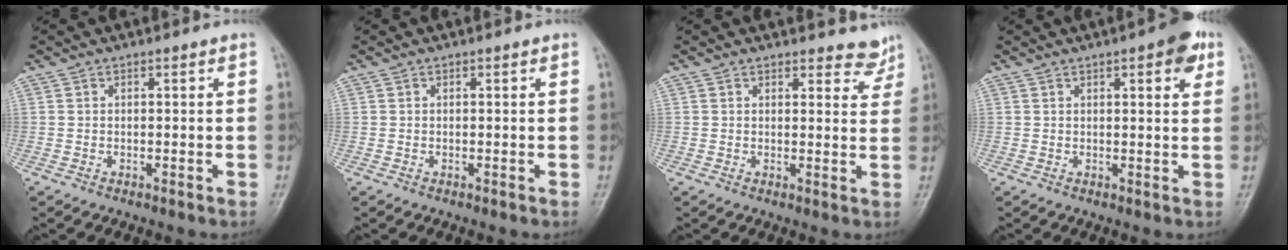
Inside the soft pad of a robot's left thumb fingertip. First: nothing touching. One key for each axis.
{"total": 0.0}
{"total": 4.8, "fx": 4.4, "fy": 1.8, "fz": 0.6, "tx": 0.021, "ty": -0.031, "tz": 0.039}
{"total": 5.7, "fx": 2.8, "fy": 1.7, "fz": 4.6, "tx": -0.047, "ty": -0.005, "tz": 0.028}